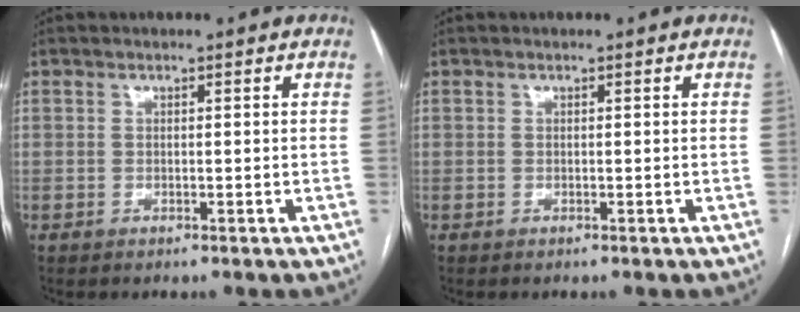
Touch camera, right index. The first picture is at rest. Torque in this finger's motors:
{"motor_torque": [0.00, 0.00, 0.00, 0.00]}